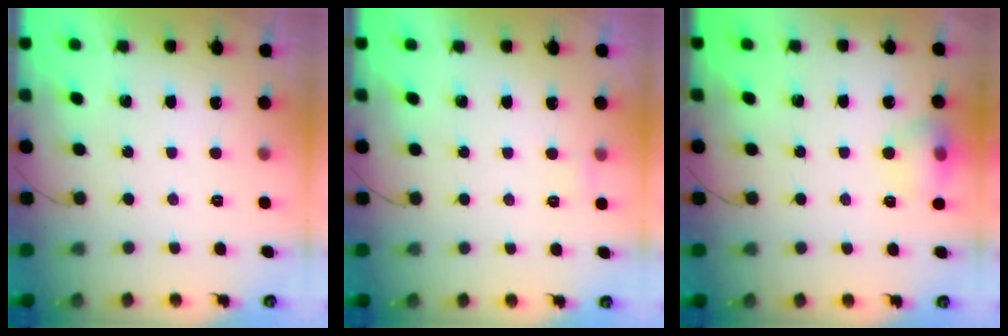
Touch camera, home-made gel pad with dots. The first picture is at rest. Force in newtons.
{"total": 2.1, "press": 2.0, "slide": 0.7}
{"total": 10.0, "press": 9.9, "slide": 1.3}